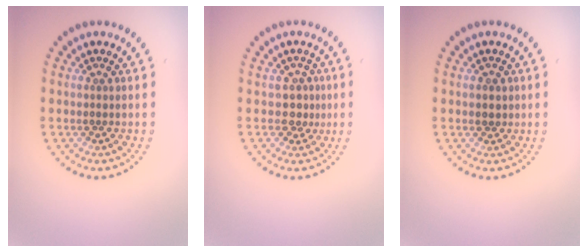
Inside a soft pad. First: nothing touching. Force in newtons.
{"total": 2.0, "press": 1.5, "slide": 1.3}
{"total": 1.2, "press": 1.1, "slide": 0.4}